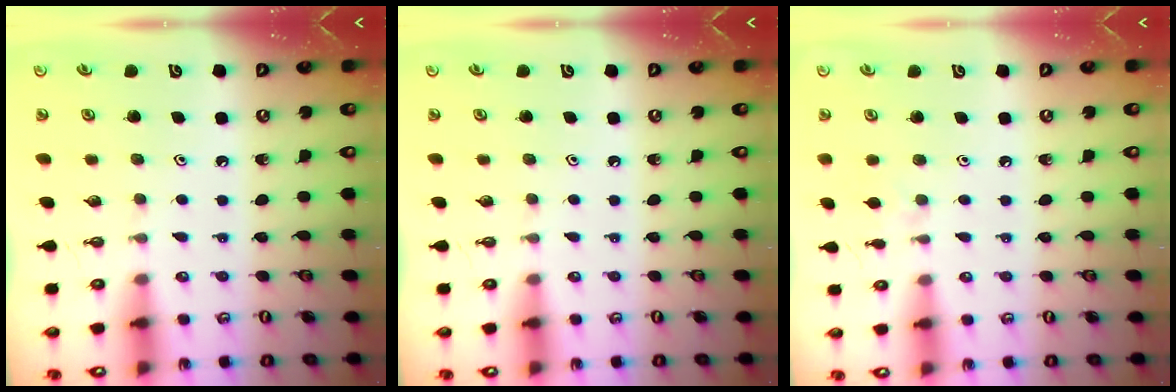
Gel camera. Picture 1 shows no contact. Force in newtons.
{"total": 0.0}
{"total": 3.8, "press": 3.7, "slide": 0.4}